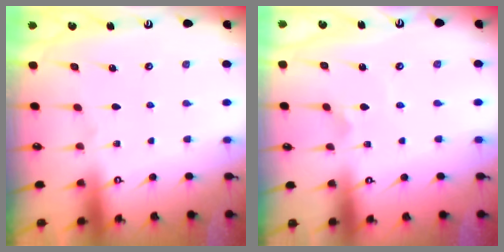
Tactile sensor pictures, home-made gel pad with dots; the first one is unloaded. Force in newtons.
{"total": 1.7, "press": 1.7, "slide": 0.1}